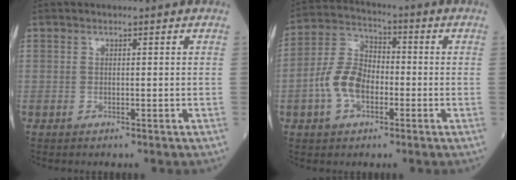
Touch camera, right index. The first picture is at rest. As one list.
[{"total": 8.9, "force": [-2.5, 5.4, 6.6], "torque": [-0.151, 0.021, -0.052]}]